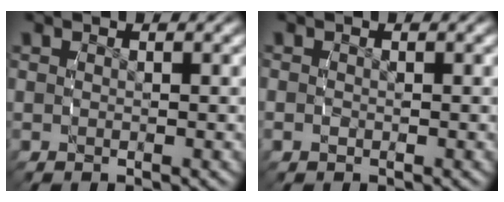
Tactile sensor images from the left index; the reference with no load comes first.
{"total": 1.1, "force": [-0.5, 1.0, 0.2], "torque": [-0.019, -0.008, -0.004]}